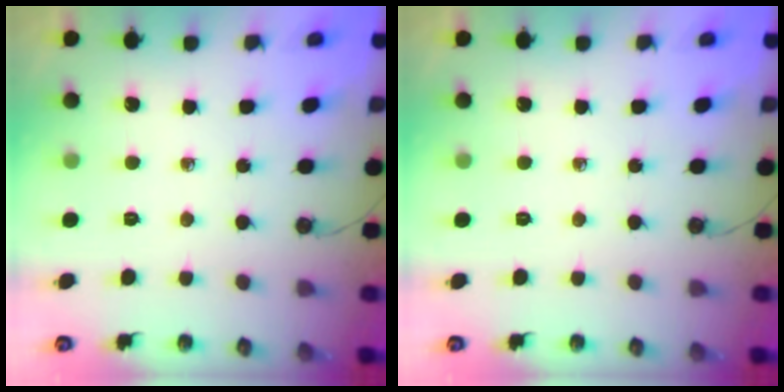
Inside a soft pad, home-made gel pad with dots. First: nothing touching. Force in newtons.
{"total": 0.0}